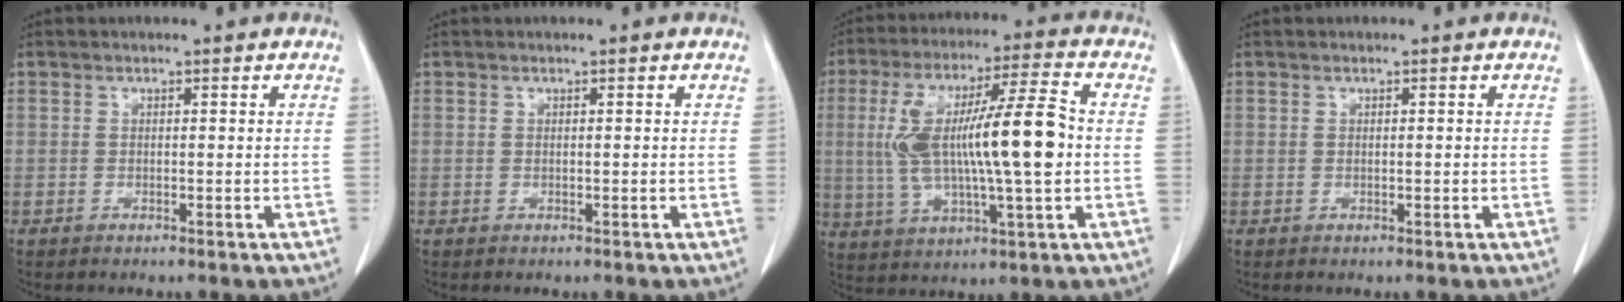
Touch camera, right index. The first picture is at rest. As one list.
[{"total": 0.0}, {"total": 17.5, "force": [0.2, 2.9, 17.3], "torque": [-0.329, 0.023, 0.007]}, {"total": 0.6, "force": [-0.1, 0.3, 0.5], "torque": [-0.014, -0.001, 0.000]}]